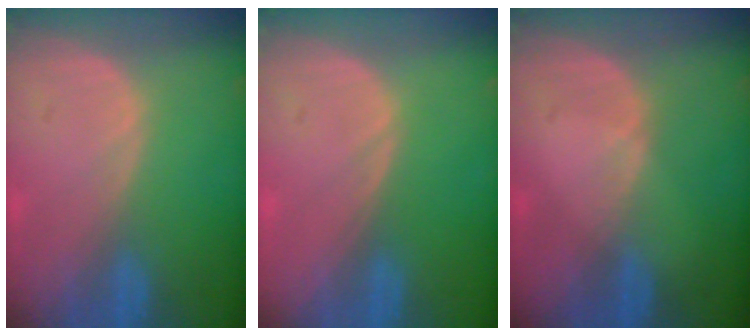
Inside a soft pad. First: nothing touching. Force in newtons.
{"total": 0.0}
{"total": 0.7, "press": 0.5, "slide": 0.5}